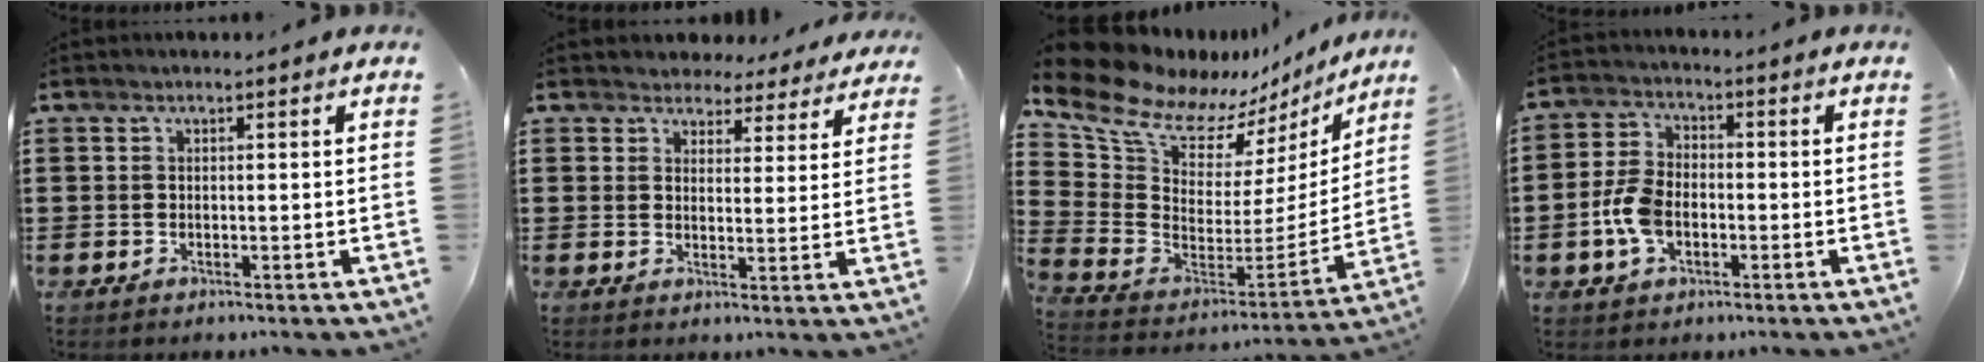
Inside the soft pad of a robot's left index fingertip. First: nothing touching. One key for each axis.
{"total": 4.0, "fx": 3.7, "fy": 1.5, "fz": 0.1, "tx": -0.015, "ty": -0.014, "tz": 0.065}
{"total": 11.4, "fx": 9.4, "fy": 4.9, "fz": 4.2, "tx": -0.141, "ty": -0.071, "tz": 0.164}
{"total": 6.6, "fx": -1.7, "fy": 4.1, "fz": 4.8, "tx": -0.125, "ty": -0.002, "tz": -0.041}